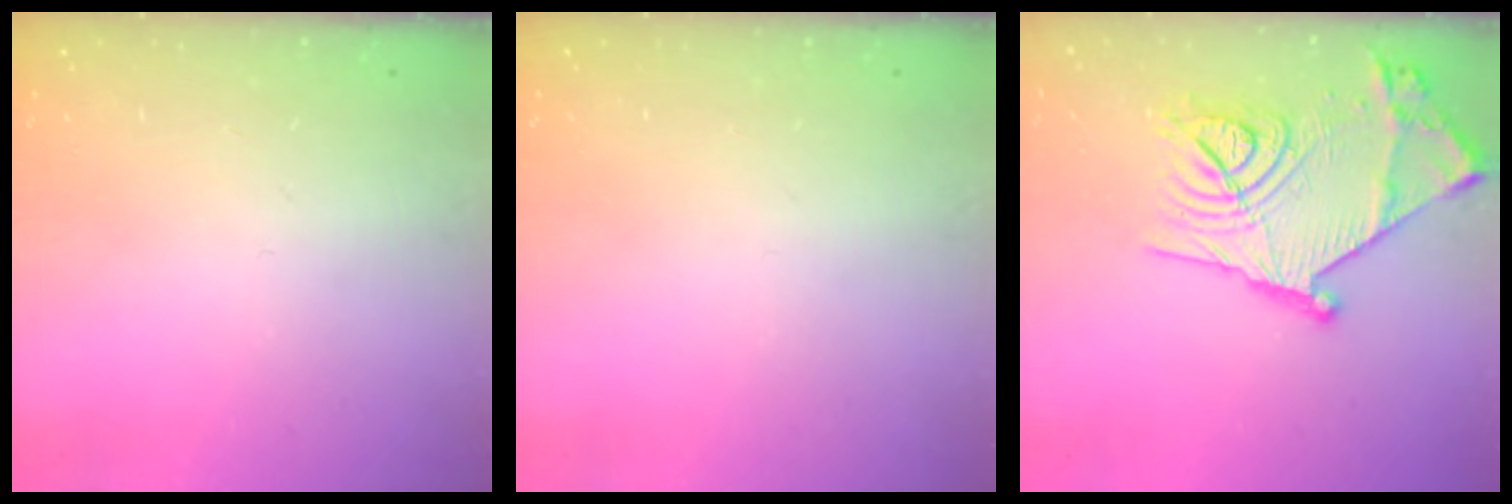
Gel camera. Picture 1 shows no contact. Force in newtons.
{"total": 0.0}
{"total": 22.3, "press": 22.3, "slide": 1.1}